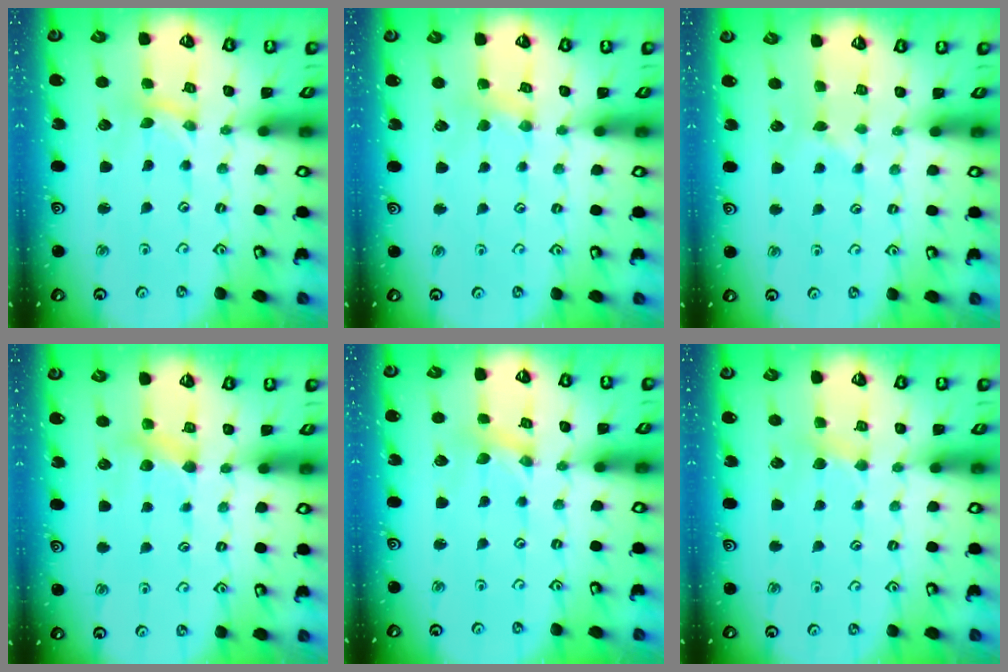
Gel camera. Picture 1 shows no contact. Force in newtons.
{"total": 2.9, "press": 2.9, "slide": 0.4}
{"total": 2.9, "press": 2.9, "slide": 0.5}
{"total": 3.6, "press": 3.6, "slide": 0.5}
{"total": 0.0}
{"total": 2.9, "press": 2.9, "slide": 0.4}